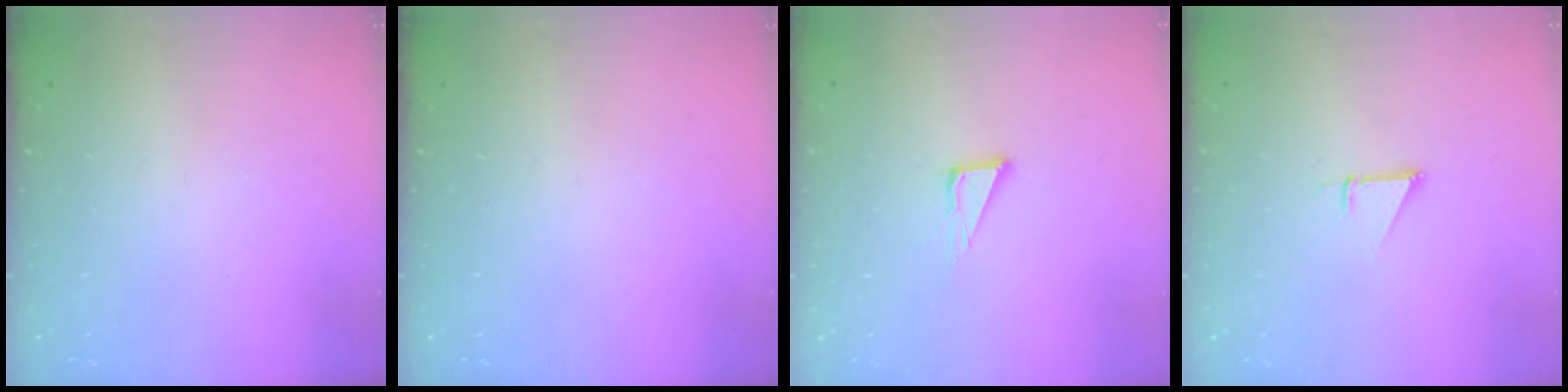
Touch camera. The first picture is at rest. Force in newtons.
{"total": 0.0}
{"total": 5.3, "press": 5.3, "slide": 0.3}
{"total": 2.3, "press": 2.3, "slide": 0.1}